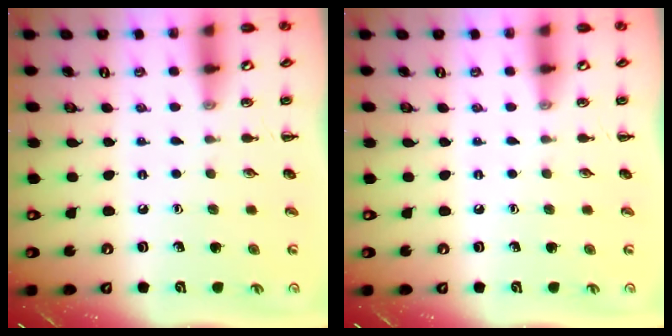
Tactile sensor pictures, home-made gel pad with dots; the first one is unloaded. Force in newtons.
{"total": 0.0}